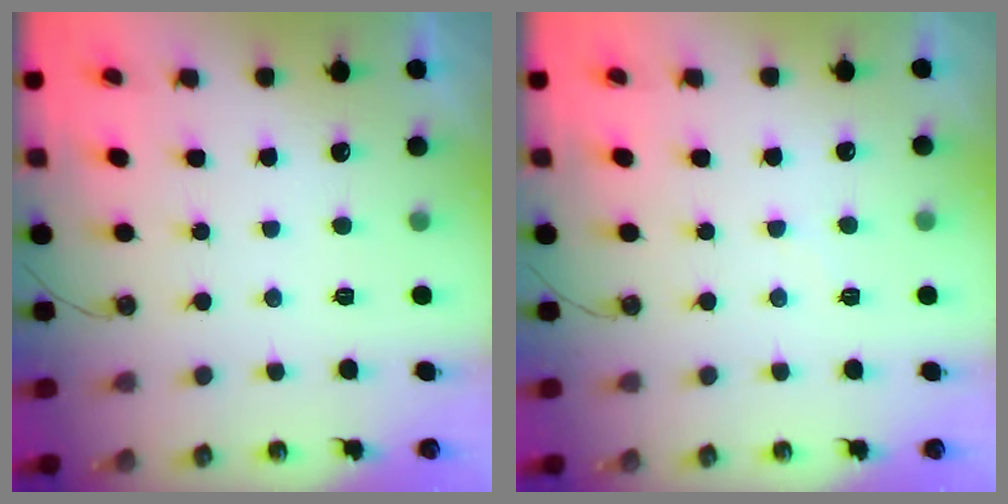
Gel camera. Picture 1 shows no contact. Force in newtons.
{"total": 6.7, "press": 6.7, "slide": 0.7}